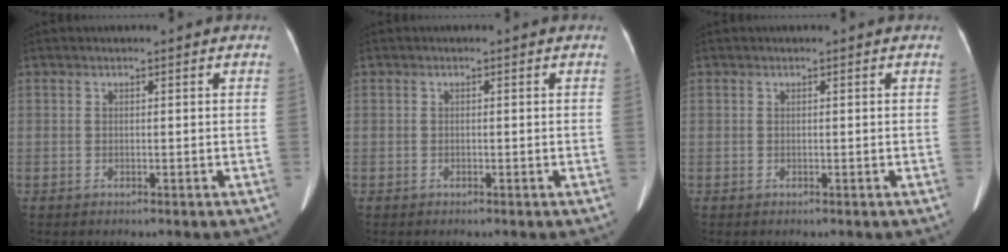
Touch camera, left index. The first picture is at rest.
{"total": 0.0}
{"total": 0.0}